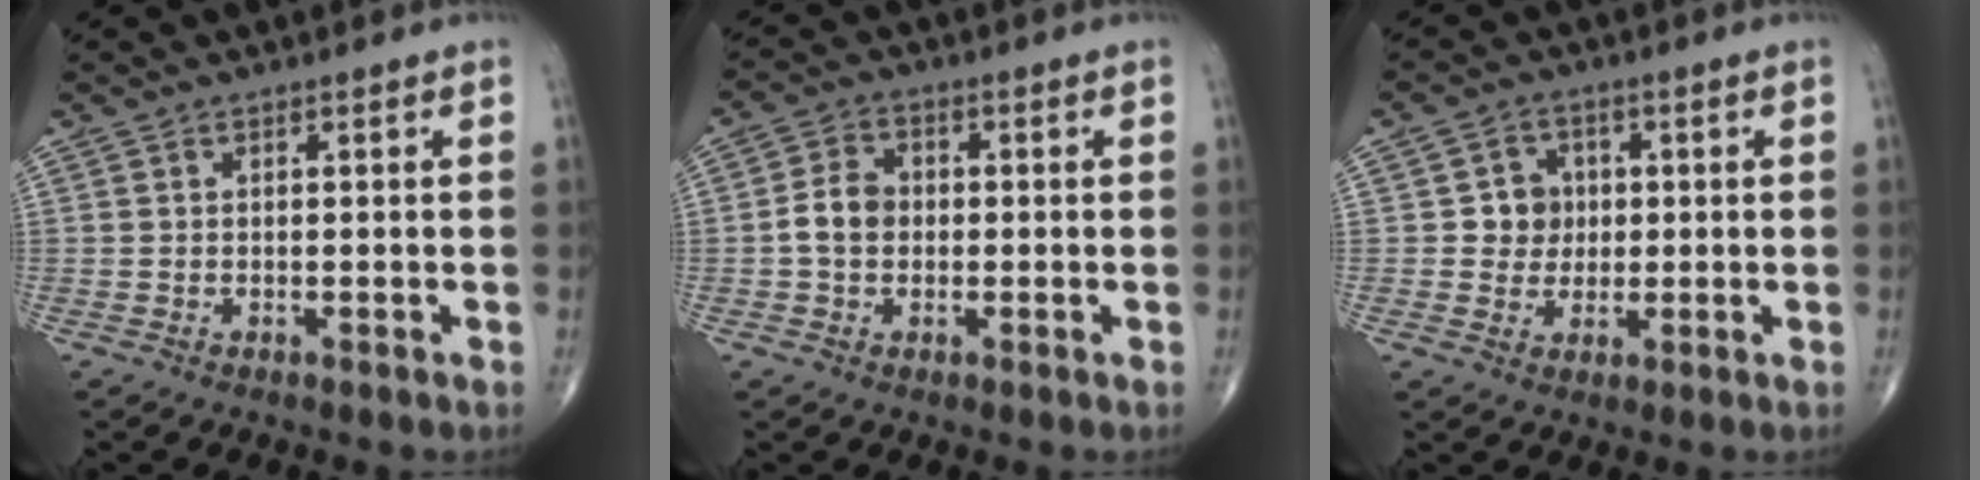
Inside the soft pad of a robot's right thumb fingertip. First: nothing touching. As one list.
[{"total": 5.3, "force": [-0.5, 4.1, 3.3], "torque": [-0.055, 0.016, -0.015]}, {"total": 5.4, "force": [0.5, 5.1, 1.9], "torque": [0.004, 0.007, 0.004]}]